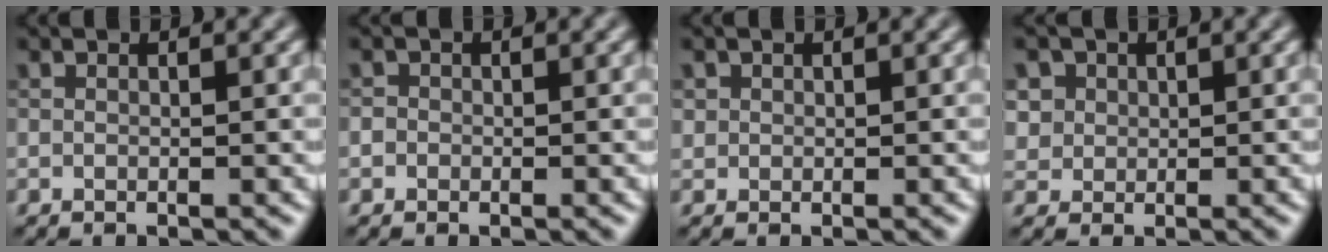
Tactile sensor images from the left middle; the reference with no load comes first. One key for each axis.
{"total": 0.9, "fx": -0.1, "fy": 0.9, "fz": 0.1, "tx": 0.009, "ty": 0.000, "tz": -0.008}
{"total": 0.6, "fx": 0.2, "fy": 0.6, "fz": 0.0, "tx": 0.006, "ty": -0.002, "tz": 0.003}
{"total": 4.0, "fx": 1.8, "fy": 3.3, "fz": 1.3, "tx": -0.027, "ty": 0.010, "tz": 0.031}